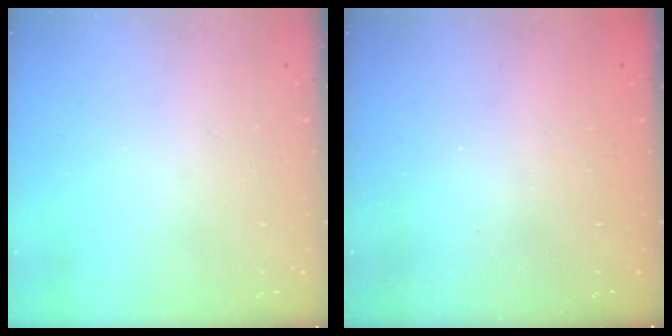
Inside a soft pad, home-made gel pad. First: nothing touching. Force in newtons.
{"total": 2.4, "press": 2.2, "slide": 0.8}